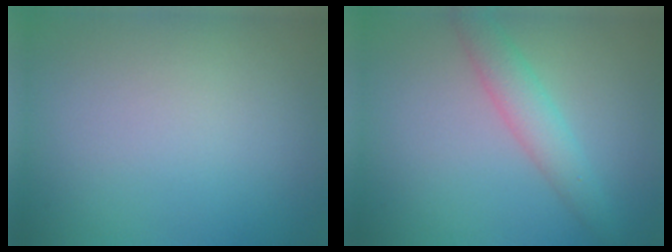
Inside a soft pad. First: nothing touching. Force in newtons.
{"total": 2.9, "press": 2.9, "slide": 0.1}